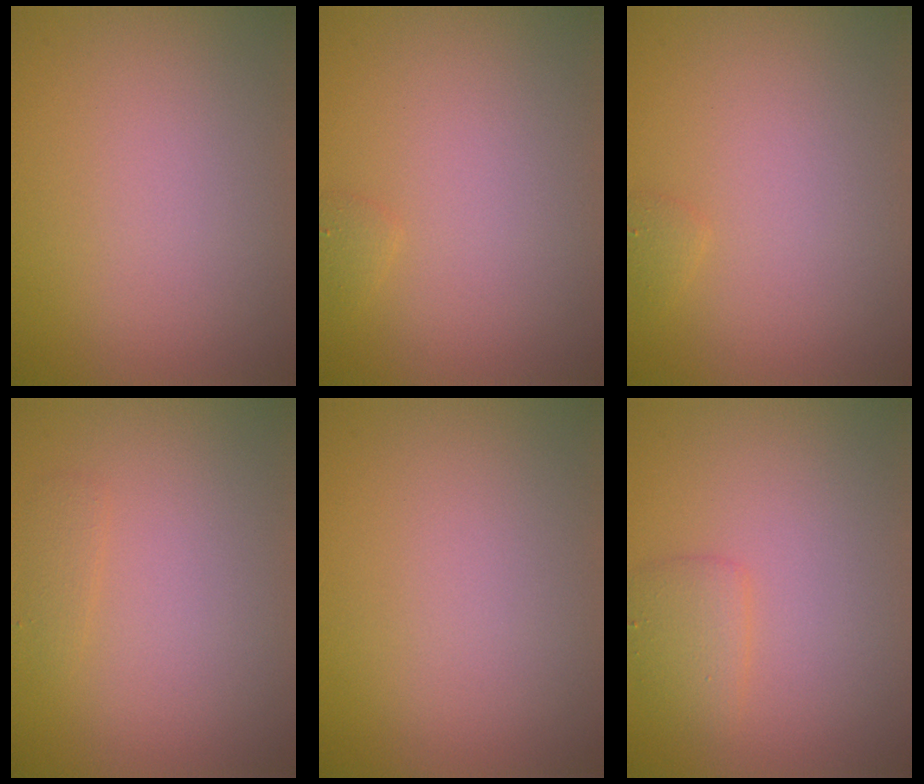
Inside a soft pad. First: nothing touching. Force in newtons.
{"total": 0.6, "press": 0.6, "slide": 0.1}
{"total": 0.6, "press": 0.6, "slide": 0.1}
{"total": 0.7, "press": 0.7, "slide": 0.1}
{"total": 0.0}
{"total": 1.8, "press": 1.8, "slide": 0.2}